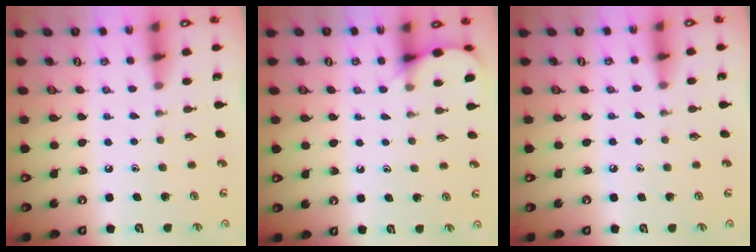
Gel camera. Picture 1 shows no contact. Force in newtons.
{"total": 5.5, "press": 5.5, "slide": 0.4}
{"total": 4.7, "press": 4.6, "slide": 0.6}